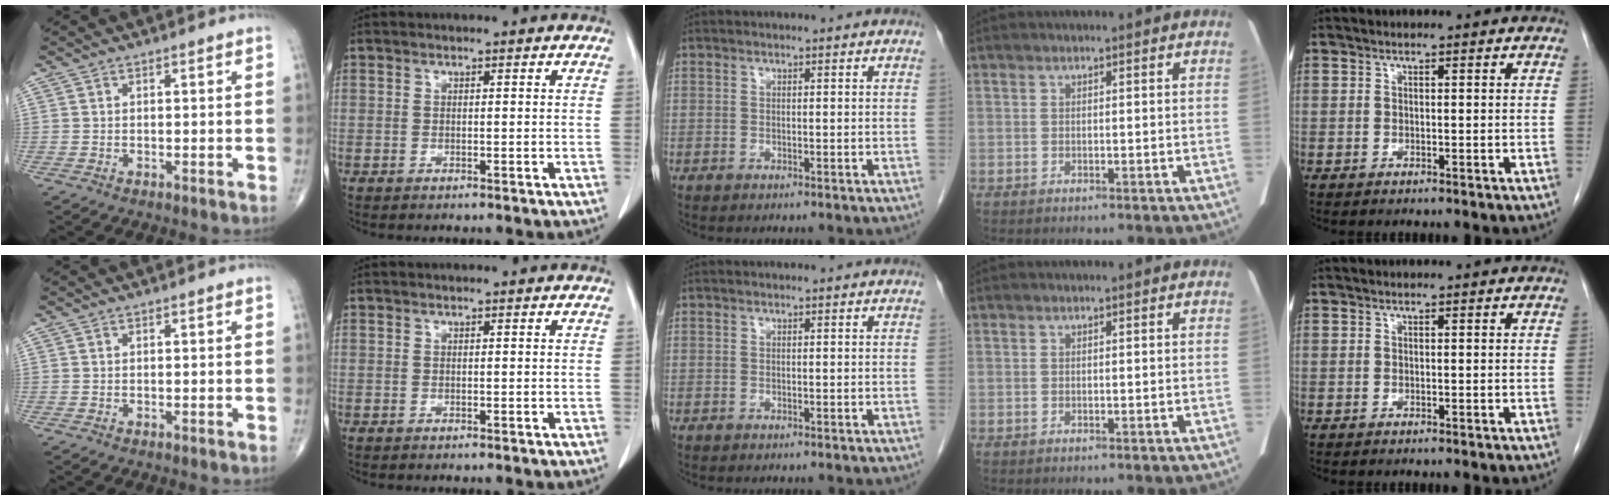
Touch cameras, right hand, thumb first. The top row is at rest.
{}